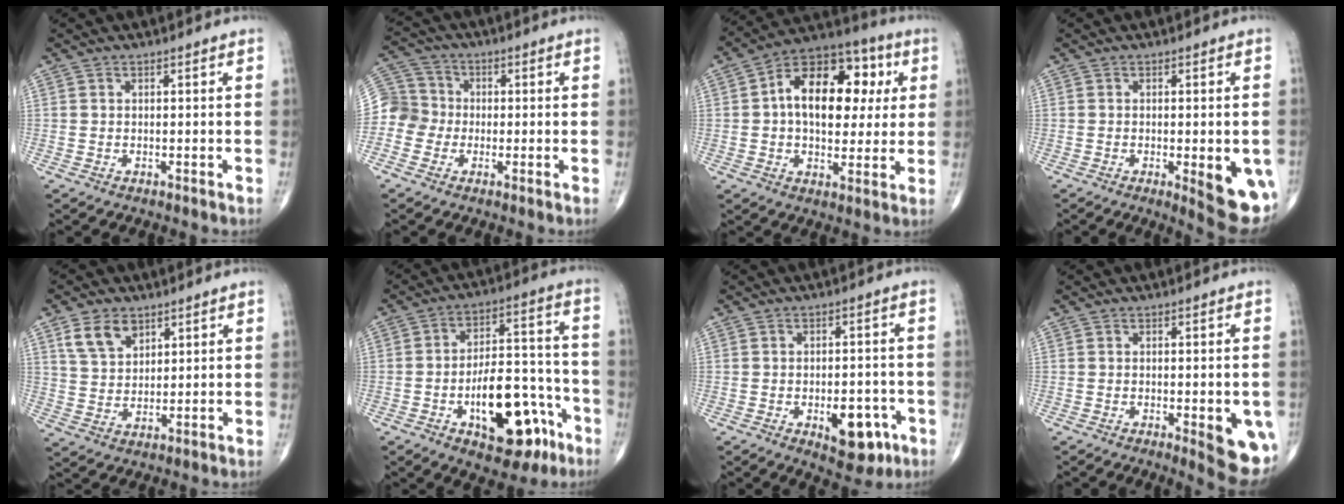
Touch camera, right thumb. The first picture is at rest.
{"total": 7.6, "force": [-1.6, 7.3, 1.4], "torque": [-0.007, 0.025, -0.038]}
{"total": 19.1, "force": [3.4, 11.8, 14.7], "torque": [-0.180, 0.020, 0.045]}
{"total": 10.4, "force": [-2.9, 3.0, 9.5], "torque": [-0.105, -0.017, -0.028]}
{"total": 7.2, "force": [4.0, 4.6, 3.8], "torque": [-0.054, -0.018, 0.081]}
{"total": 18.8, "force": [-7.9, 9.1, 14.5], "torque": [-0.188, 0.058, -0.107]}
{"total": 9.3, "force": [-3.6, 4.8, 7.1], "torque": [-0.072, 0.013, -0.038]}
{"total": 9.3, "force": [-2.6, 2.8, 8.5], "torque": [-0.086, -0.014, -0.026]}